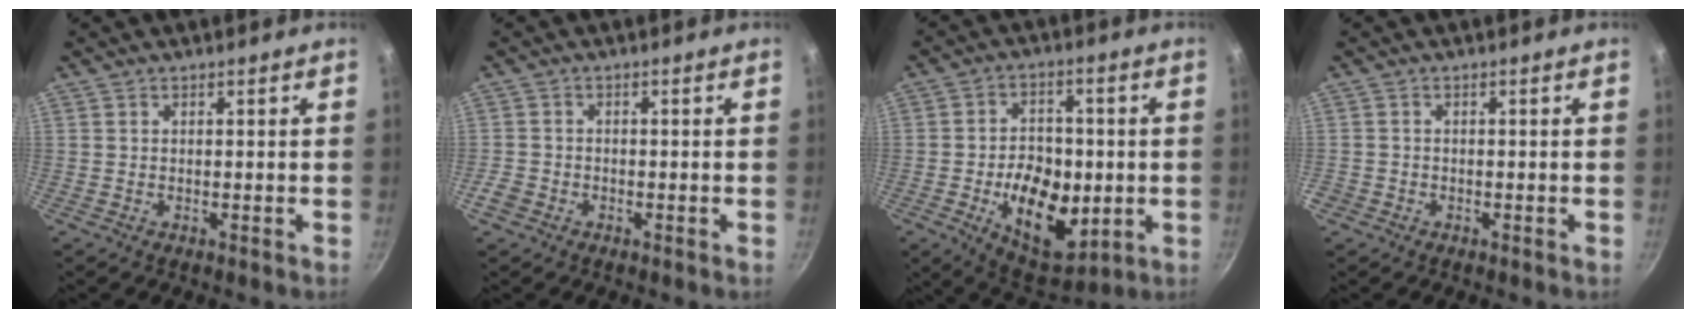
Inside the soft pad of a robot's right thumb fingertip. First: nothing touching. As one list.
[{"total": 2.9, "force": [-1.6, 2.2, 1.2], "torque": [-0.026, 0.014, -0.031]}, {"total": 16.1, "force": [-2.9, 10.3, 12.0], "torque": [-0.144, 0.001, -0.033]}, {"total": 1.3, "force": [-0.7, 1.0, 0.2], "torque": [-0.008, 0.002, -0.012]}]